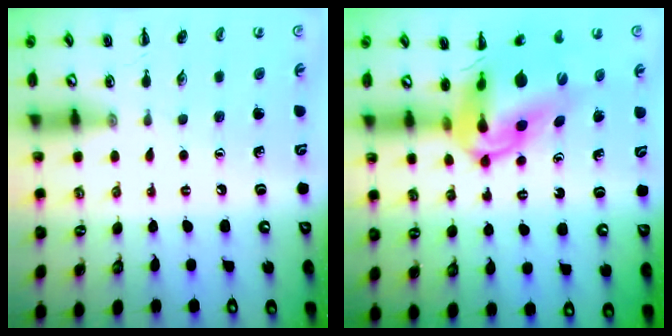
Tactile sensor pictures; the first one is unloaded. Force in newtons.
{"total": 10.6, "press": 10.1, "slide": 3.2}